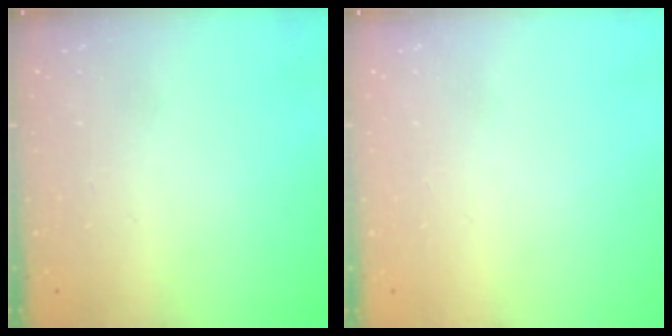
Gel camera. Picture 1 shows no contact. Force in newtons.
{"total": 0.0}